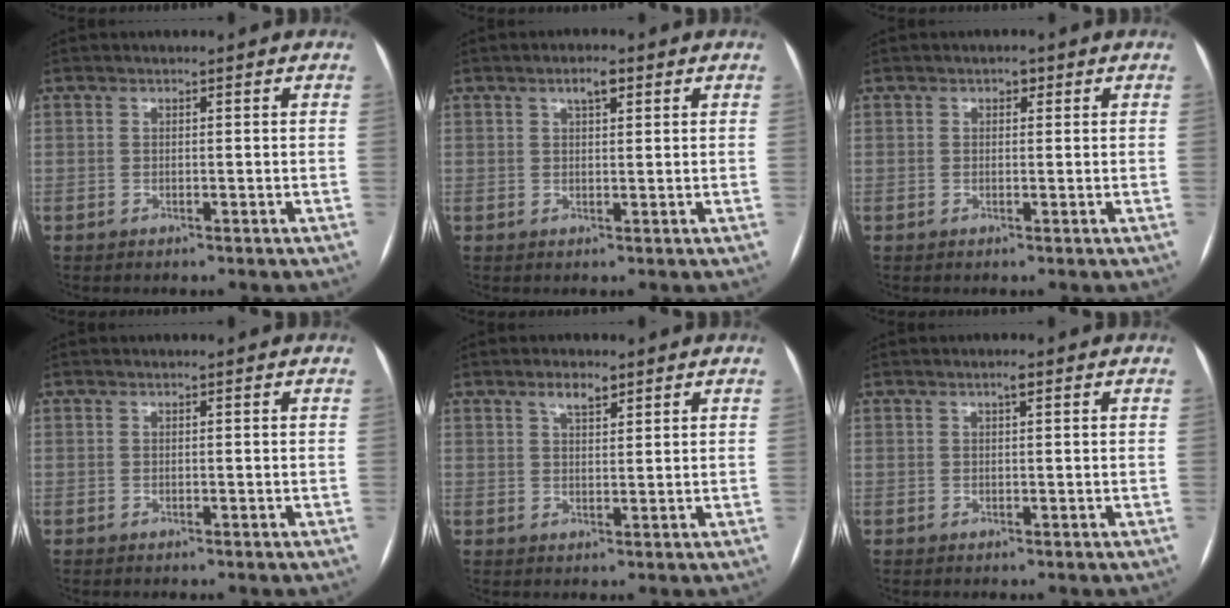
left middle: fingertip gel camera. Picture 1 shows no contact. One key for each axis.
{"total": 2.6, "fx": 1.5, "fy": 0.9, "fz": 2.0, "tx": -0.037, "ty": 0.006, "tz": 0.024}
{"total": 1.0, "fx": 0.5, "fy": 0.7, "fz": 0.6, "tx": -0.008, "ty": 0.004, "tz": 0.007}
{"total": 0.0}
{"total": 2.9, "fx": 2.0, "fy": 1.1, "fz": 1.9, "tx": -0.034, "ty": 0.004, "tz": 0.035}
{"total": 1.0, "fx": 0.5, "fy": 0.1, "fz": 0.8, "tx": -0.014, "ty": 0.002, "tz": 0.007}